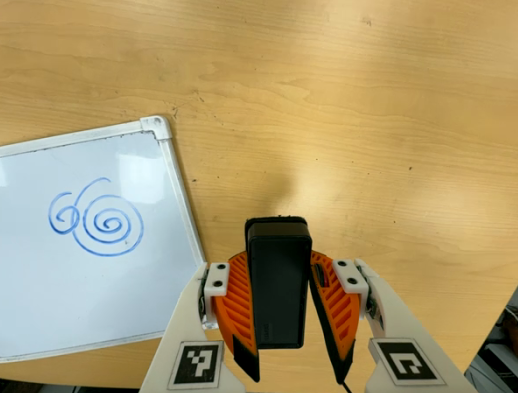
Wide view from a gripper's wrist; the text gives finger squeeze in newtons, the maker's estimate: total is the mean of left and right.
{"total": 7.8, "left": 6.4, "right": 9.3}